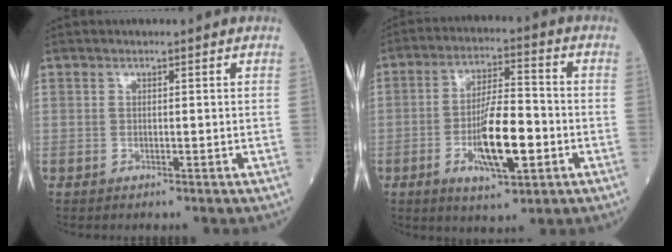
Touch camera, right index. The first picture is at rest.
{"total": 11.3, "force": [-3.2, 2.7, 10.5], "torque": [-0.194, -0.003, -0.053]}